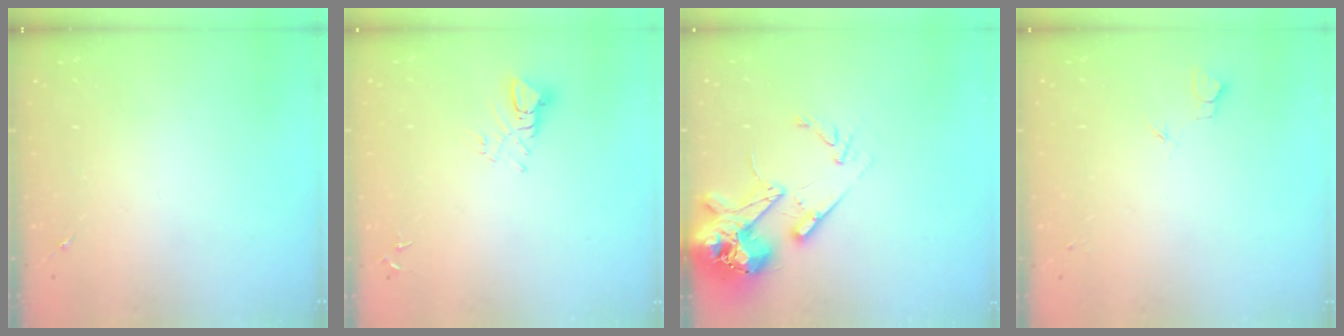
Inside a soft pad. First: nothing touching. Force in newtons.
{"total": 5.6, "press": 5.6, "slide": 0.6}
{"total": 18.0, "press": 17.8, "slide": 2.8}
{"total": 3.2, "press": 3.2, "slide": 0.4}